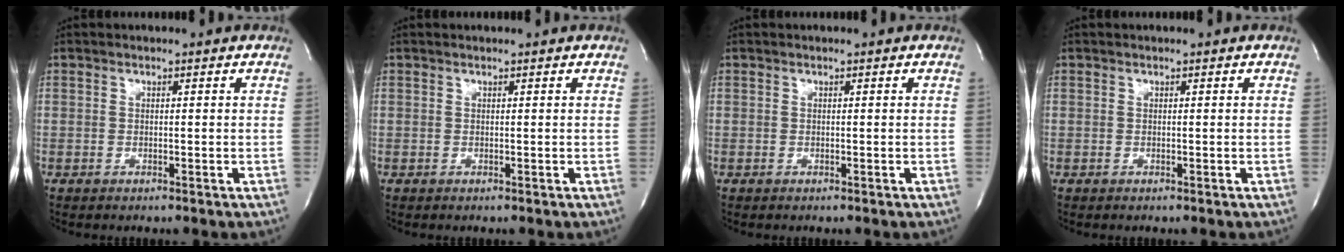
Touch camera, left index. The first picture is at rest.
{"total": 0.0}
{"total": 0.0}
{"total": 0.0}